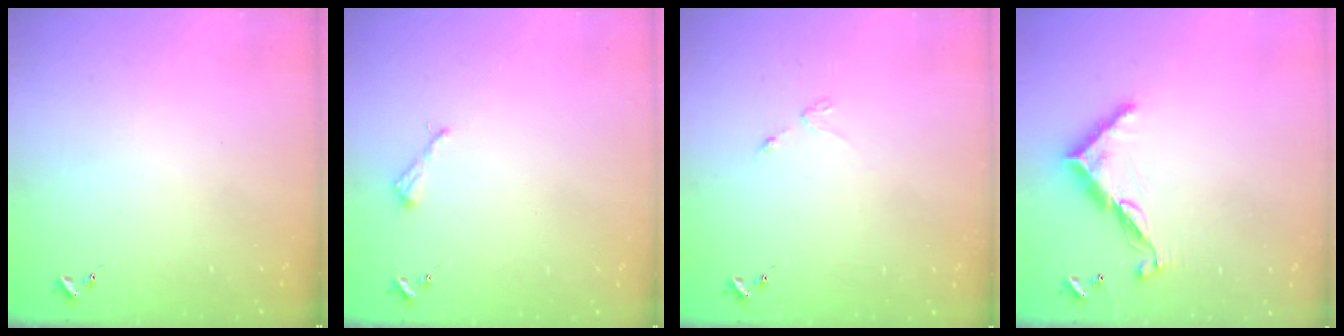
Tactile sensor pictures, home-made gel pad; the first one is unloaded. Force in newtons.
{"total": 3.1, "press": 3.1, "slide": 0.3}
{"total": 2.3, "press": 2.3, "slide": 0.3}
{"total": 10.6, "press": 10.6, "slide": 0.3}